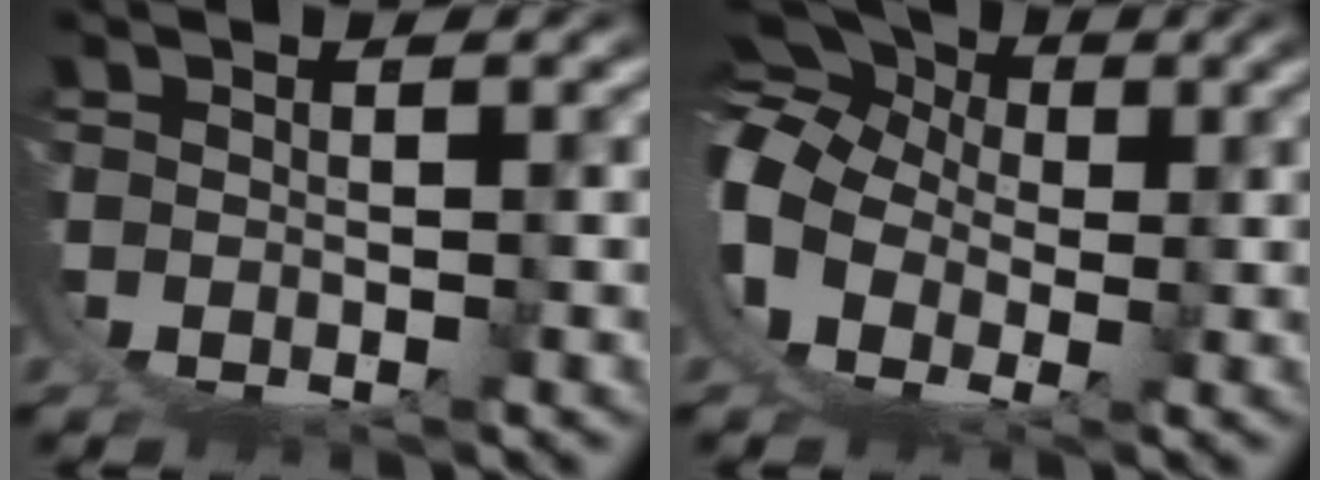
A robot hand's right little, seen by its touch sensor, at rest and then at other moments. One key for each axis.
{"total": 12.4, "fx": 2.0, "fy": 10.7, "fz": 5.9, "tx": -0.152, "ty": -0.027, "tz": 0.023}